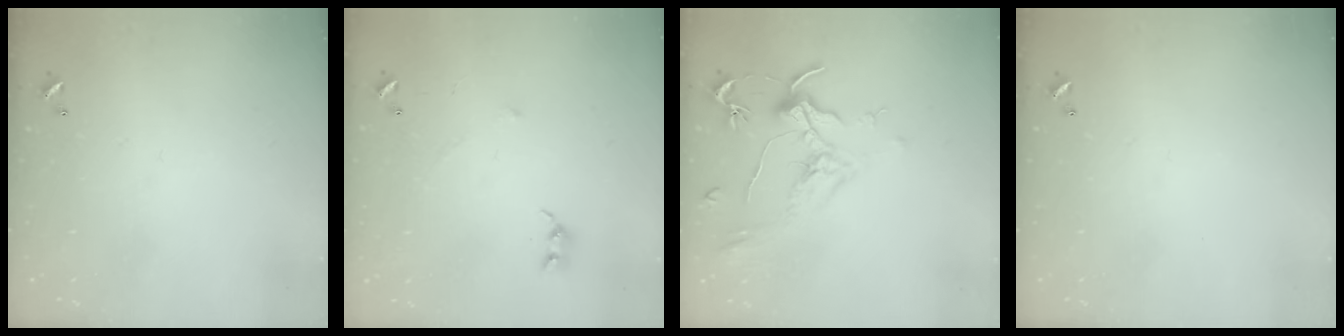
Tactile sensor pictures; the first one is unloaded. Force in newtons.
{"total": 4.8, "press": 4.7, "slide": 0.8}
{"total": 1.8, "press": 1.6, "slide": 0.9}
{"total": 0.0}